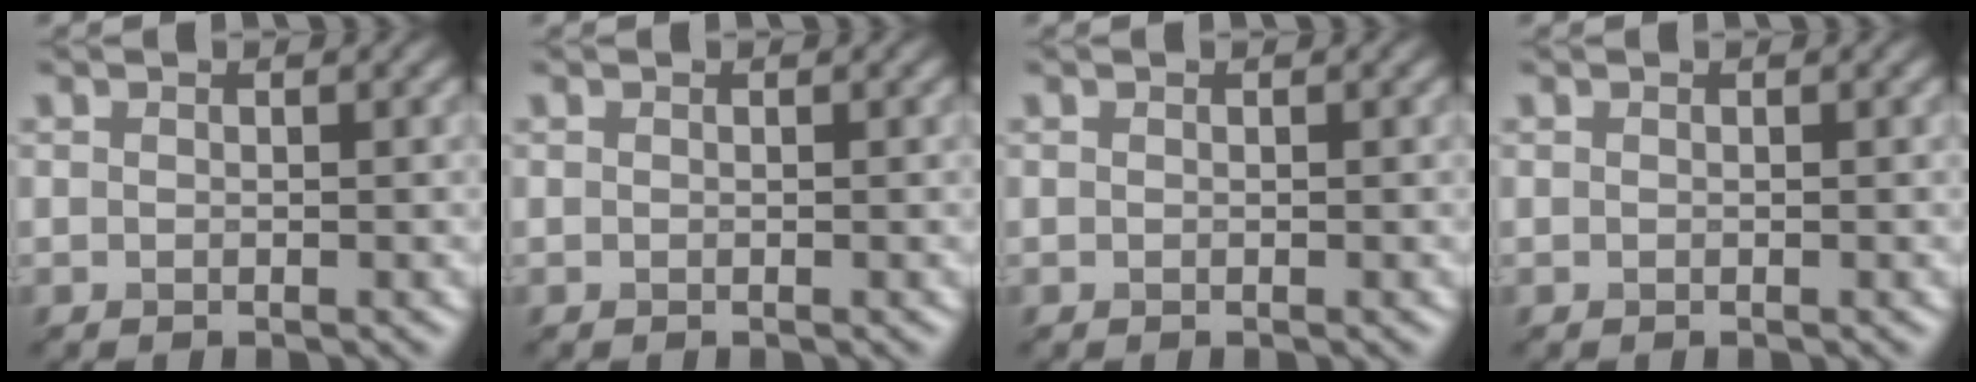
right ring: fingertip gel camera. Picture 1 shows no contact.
{"total": 0.0}
{"total": 0.0}
{"total": 0.0}